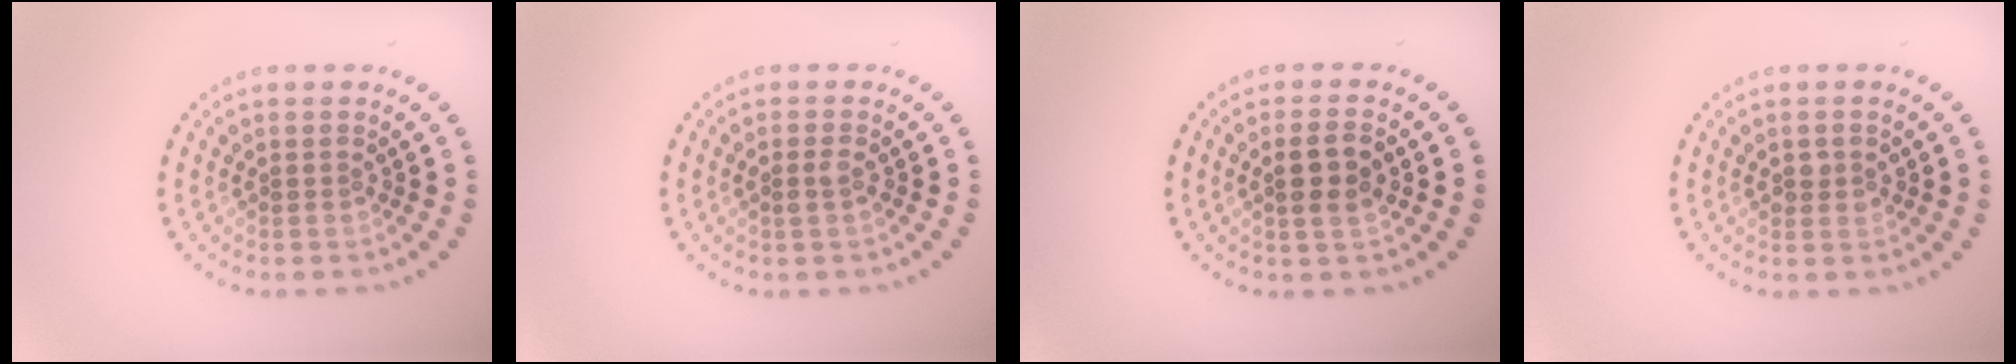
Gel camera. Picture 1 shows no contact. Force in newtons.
{"total": 0.9, "press": 0.9, "slide": 0.2}
{"total": 2.6, "press": 2.5, "slide": 0.6}
{"total": 1.3, "press": 1.3, "slide": 0.4}